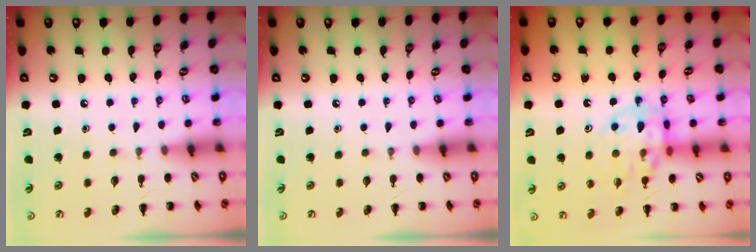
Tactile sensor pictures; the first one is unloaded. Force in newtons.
{"total": 0.0}
{"total": 13.3, "press": 13.2, "slide": 2.2}